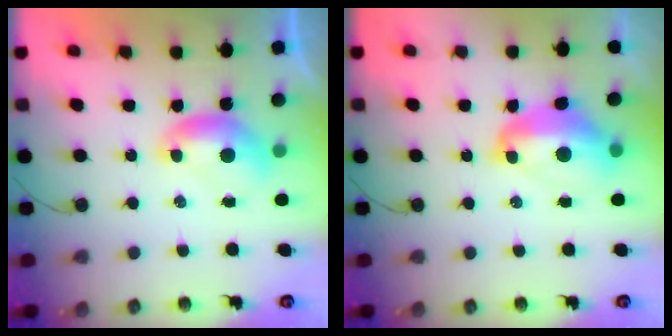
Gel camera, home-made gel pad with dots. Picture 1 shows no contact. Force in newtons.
{"total": 7.7, "press": 7.6, "slide": 1.1}